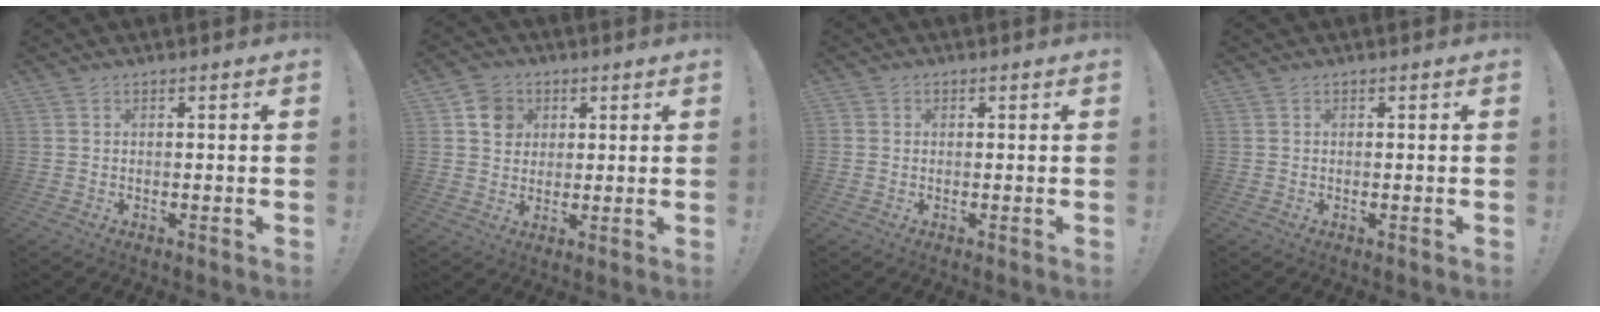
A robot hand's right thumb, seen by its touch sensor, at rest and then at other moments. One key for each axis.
{"total": 8.0, "fx": 2.8, "fy": 7.2, "fz": 2.1, "tx": -0.016, "ty": -0.009, "tz": 0.055}
{"total": 1.0, "fx": -0.2, "fy": 1.0, "fz": 0.2, "tx": -0.005, "ty": 0.004, "tz": -0.003}
{"total": 0.0}